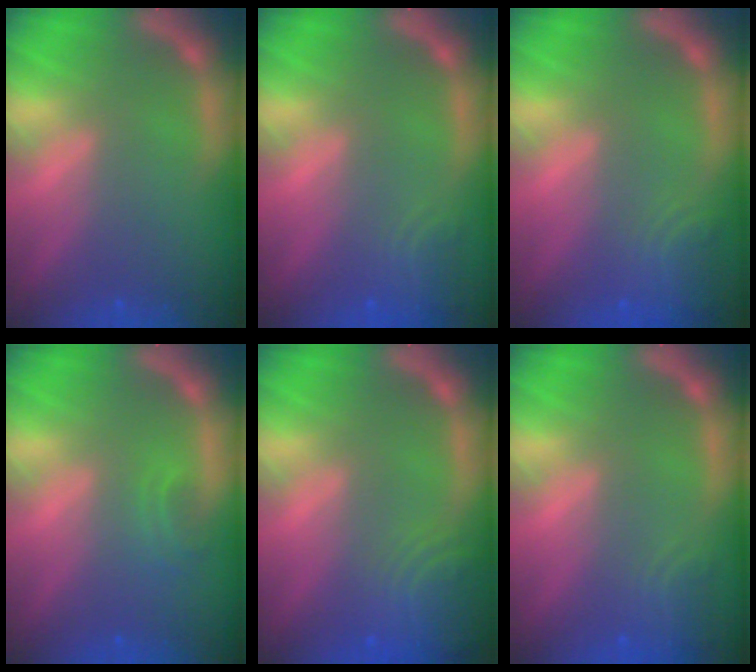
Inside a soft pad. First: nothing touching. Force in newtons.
{"total": 2.4}
{"total": 3.5}
{"total": 1.4}
{"total": 5.6}
{"total": 2.4}